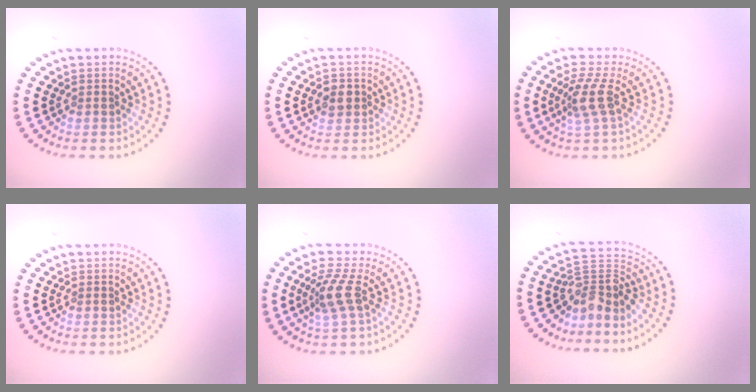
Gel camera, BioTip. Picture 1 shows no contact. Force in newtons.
{"total": 1.8, "press": 1.7, "slide": 0.6}
{"total": 2.9, "press": 2.2, "slide": 1.9}
{"total": 0.0}
{"total": 2.9, "press": 2.1, "slide": 1.9}
{"total": 3.6, "press": 2.6, "slide": 2.5}